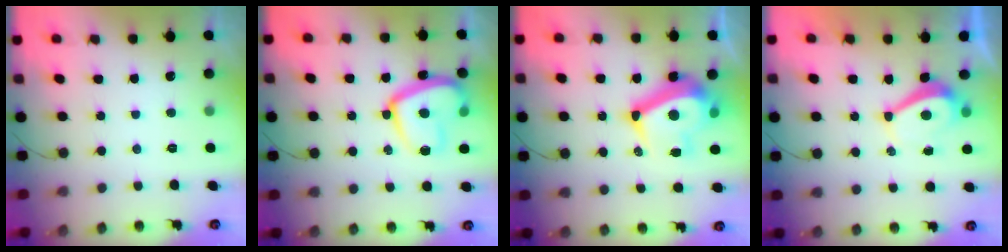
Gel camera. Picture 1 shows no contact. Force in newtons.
{"total": 16.8, "press": 16.8, "slide": 1.4}
{"total": 12.8, "press": 12.5, "slide": 2.9}
{"total": 4.0, "press": 4.0, "slide": 0.6}